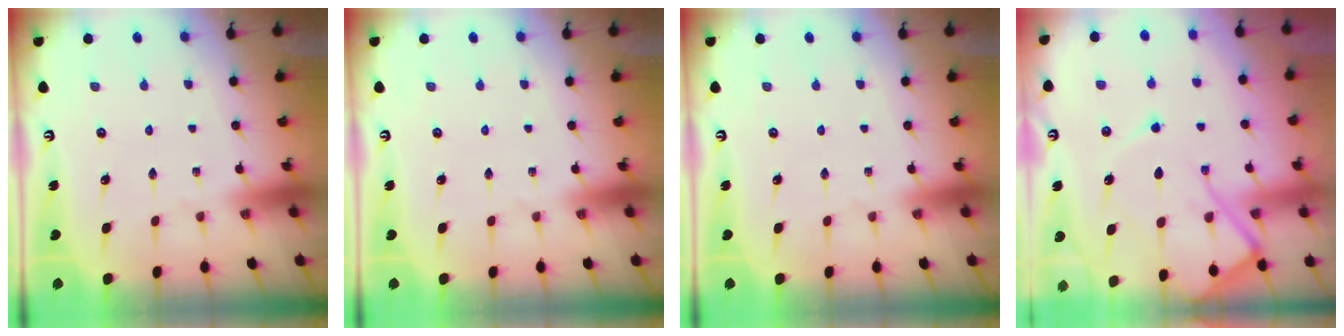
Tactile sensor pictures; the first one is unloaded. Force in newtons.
{"total": 0.0}
{"total": 0.0}
{"total": 13.1, "press": 13.0, "slide": 1.4}